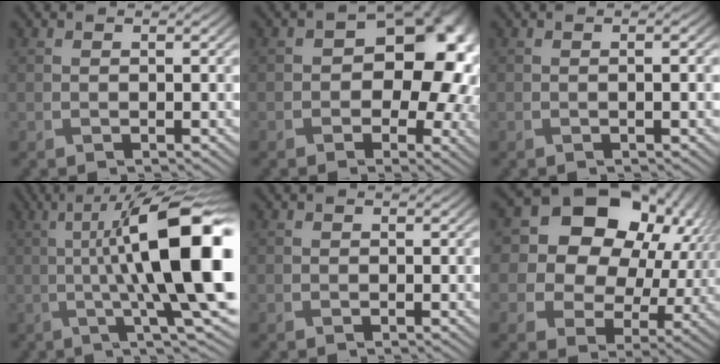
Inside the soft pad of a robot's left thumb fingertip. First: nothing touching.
{"total": 11.3, "force": [-0.1, 7.6, 8.4], "torque": [-0.085, -0.008, 0.003]}
{"total": 1.0, "force": [0.0, 0.1, 1.0], "torque": [-0.015, 0.003, -0.001]}
{"total": 16.1, "force": [0.1, 3.6, 15.7], "torque": [-0.222, 0.010, 0.007]}
{"total": 0.0}
{"total": 18.3, "force": [5.3, 14.2, 10.3], "torque": [-0.214, 0.042, 0.111]}